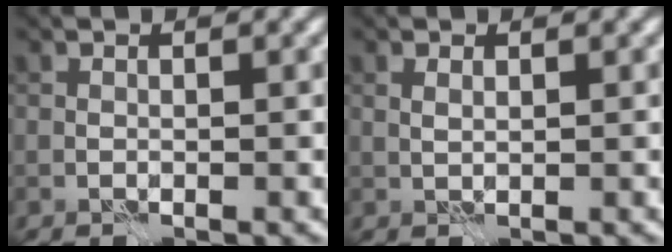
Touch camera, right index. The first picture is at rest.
{"total": 0.7, "force": [0.3, 0.2, 0.6], "torque": [-0.016, 0.002, 0.006]}